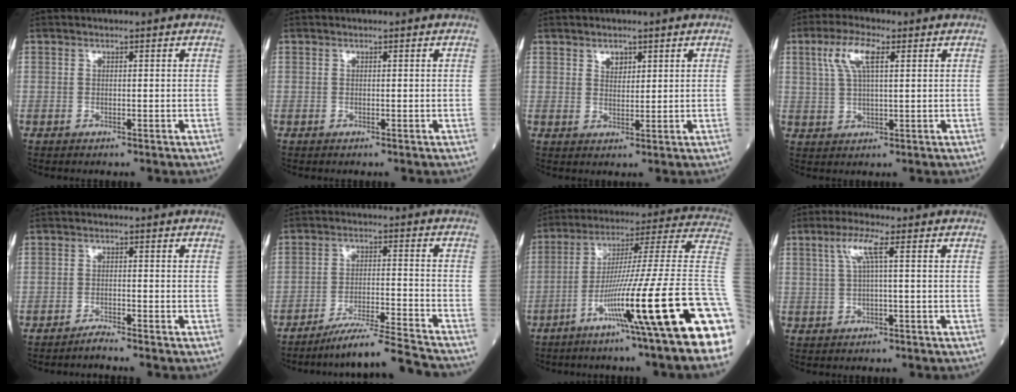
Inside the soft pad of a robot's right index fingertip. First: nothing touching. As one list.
[{"total": 0.0}, {"total": 2.3, "force": [1.4, 1.4, 1.1], "torque": [-0.018, 0.000, 0.026]}, {"total": 6.3, "force": [2.6, 1.7, 5.5], "torque": [-0.118, 0.015, 0.052]}, {"total": 1.8, "force": [-1.7, -0.6, 0.3], "torque": [-0.006, -0.002, -0.033]}, {"total": 11.9, "force": [-11.1, -2.0, 3.6], "torque": [-0.045, -0.004, -0.186]}, {"total": 24.9, "force": [-10.5, -2.1, 22.5], "torque": [-0.280, -0.029, -0.190]}, {"total": 3.7, "force": [1.0, -0.2, 3.5], "torque": [-0.079, 0.014, 0.024]}]